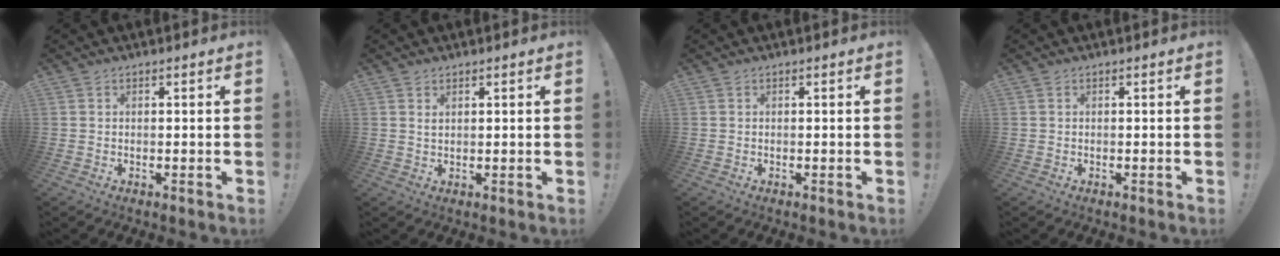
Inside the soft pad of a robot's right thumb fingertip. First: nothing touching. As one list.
[{"total": 1.5, "force": [1.2, 0.7, 0.7], "torque": [0.001, -0.006, 0.018]}, {"total": 0.0}, {"total": 0.0}]